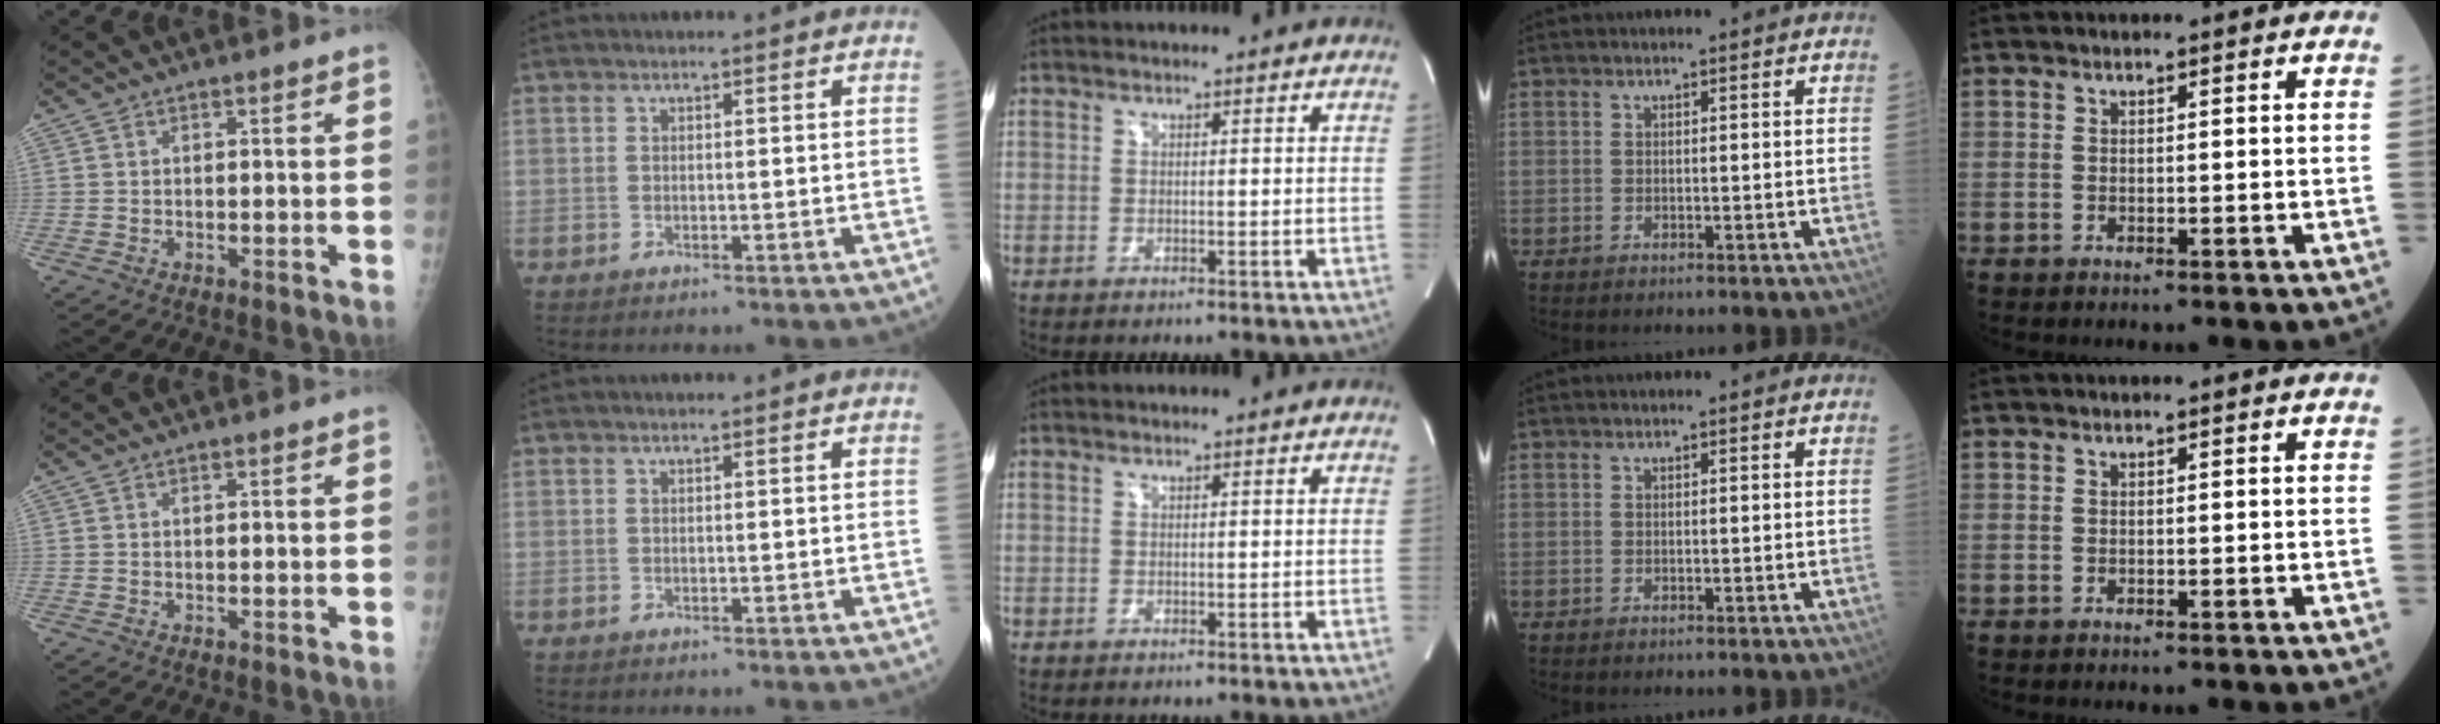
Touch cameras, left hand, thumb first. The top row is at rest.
{}